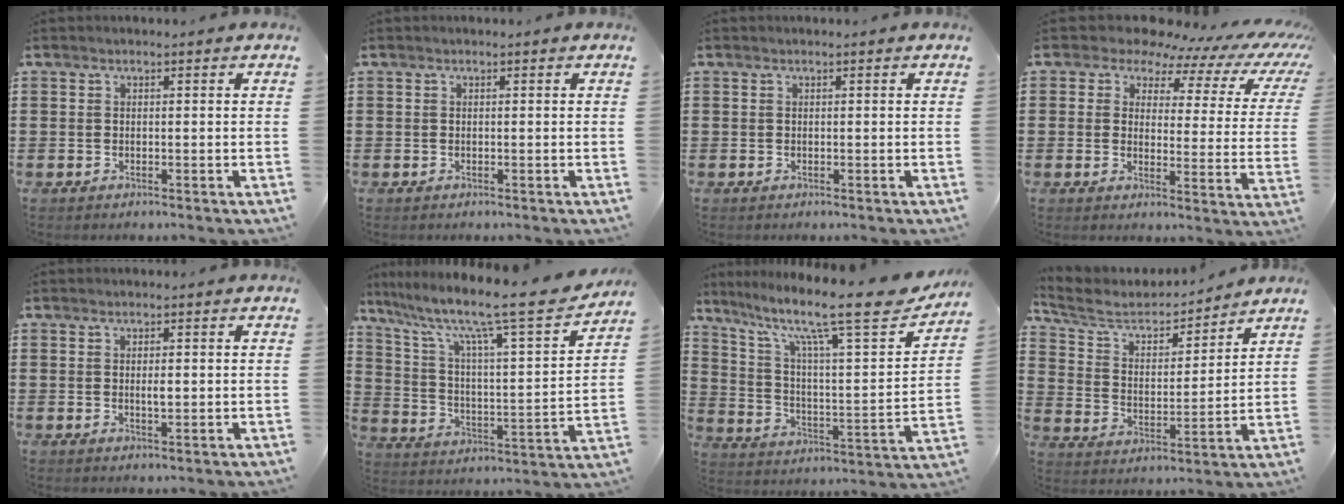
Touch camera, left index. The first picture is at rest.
{"total": 0.0}
{"total": 0.0}
{"total": 6.3, "force": [5.3, 2.9, 1.8], "torque": [-0.056, -0.032, 0.086]}
{"total": 1.6, "force": [0.1, 0.4, 1.6], "torque": [-0.029, 0.000, 0.002]}
{"total": 10.7, "force": [8.3, 0.8, 6.7], "torque": [-0.145, -0.064, 0.125]}
{"total": 14.3, "force": [10.5, 2.1, 9.5], "torque": [-0.186, -0.069, 0.162]}
{"total": 5.5, "force": [4.6, 2.1, 2.1], "torque": [-0.066, -0.025, 0.073]}